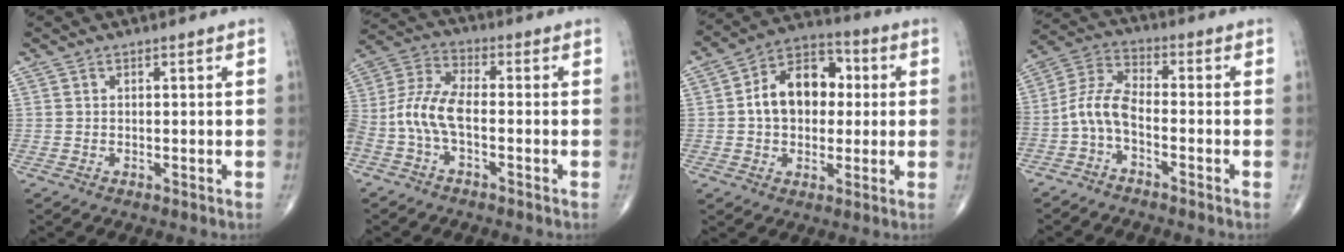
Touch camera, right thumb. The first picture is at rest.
{"total": 10.5, "force": [-3.0, 5.0, 8.8], "torque": [-0.197, 0.033, -0.064]}
{"total": 13.6, "force": [1.1, 9.7, 9.6], "torque": [-0.119, 0.028, 0.009]}
{"total": 7.2, "force": [-3.0, 3.3, 5.6], "torque": [-0.119, 0.041, -0.072]}